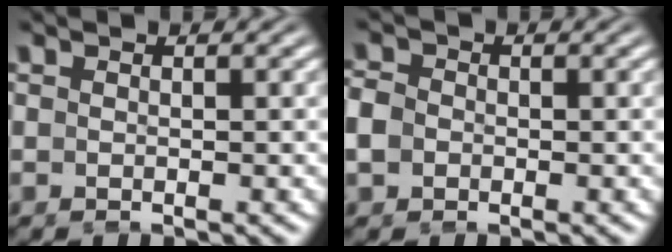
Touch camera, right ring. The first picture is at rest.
{"total": 2.2, "force": [-0.3, 1.9, 1.0], "torque": [-0.032, -0.007, -0.004]}